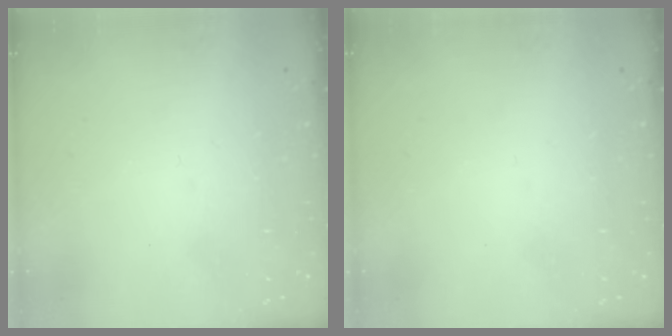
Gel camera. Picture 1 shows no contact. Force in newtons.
{"total": 0.0}